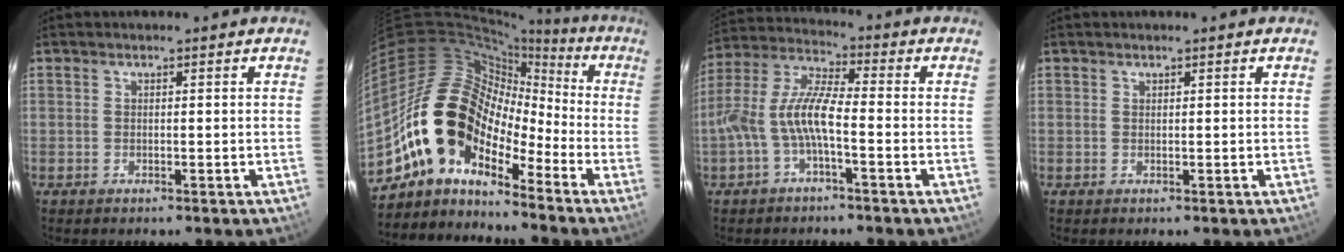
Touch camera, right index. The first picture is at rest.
{"total": 14.6, "force": [-8.8, 8.7, 7.8], "torque": [-0.130, 0.015, -0.181]}
{"total": 9.3, "force": [-3.0, 2.5, 8.5], "torque": [-0.193, 0.012, -0.056]}
{"total": 0.0}